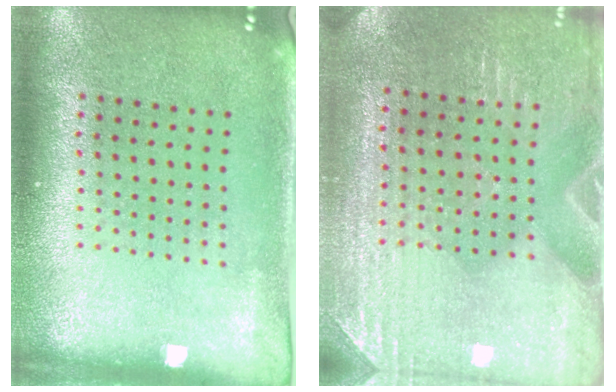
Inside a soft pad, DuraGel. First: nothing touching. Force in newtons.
{"total": 3.0, "press": 3.0, "slide": 0.2}